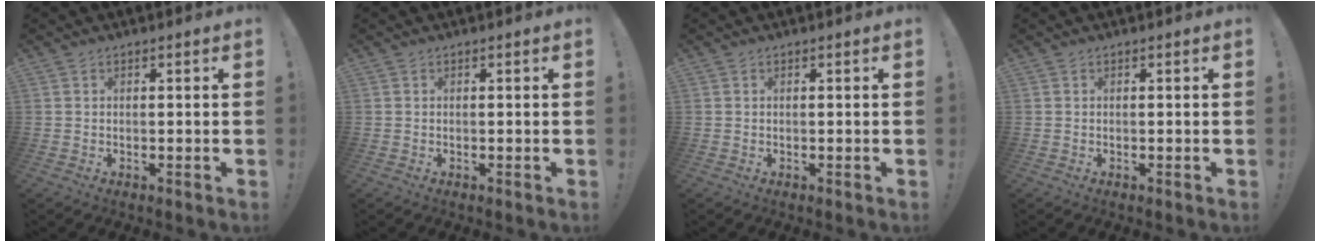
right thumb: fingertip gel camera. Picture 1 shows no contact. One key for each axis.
{"total": 0.0}
{"total": 0.0}
{"total": 0.0}